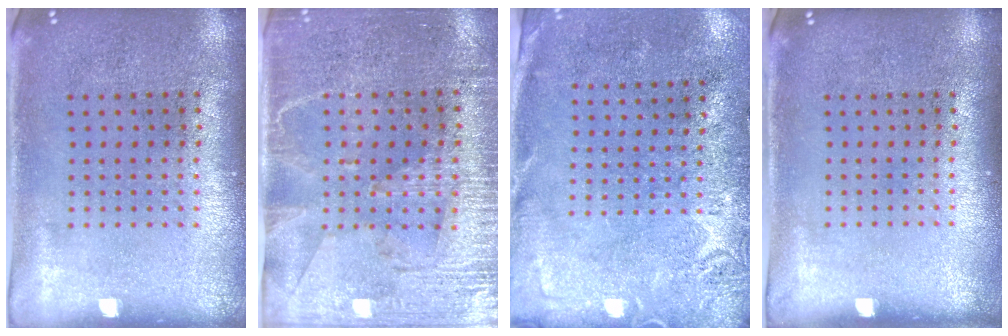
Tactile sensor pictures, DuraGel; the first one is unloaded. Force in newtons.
{"total": 3.1, "press": 2.8, "slide": 1.1}
{"total": 2.6, "press": 2.2, "slide": 1.4}
{"total": 0.0}